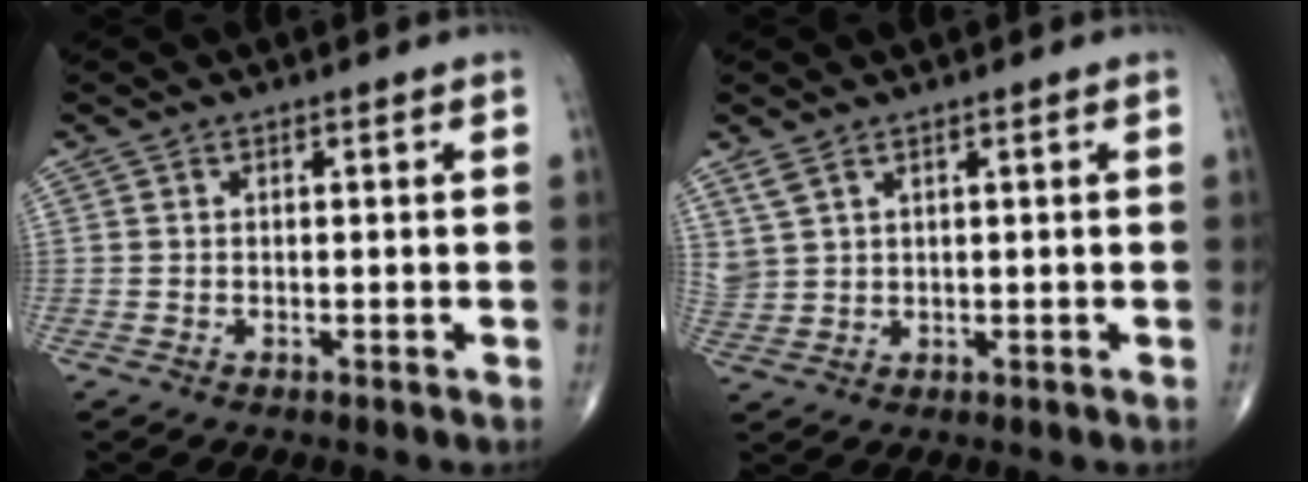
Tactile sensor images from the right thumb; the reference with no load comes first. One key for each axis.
{"total": 3.2, "fx": 2.3, "fy": 1.4, "fz": 1.7, "tx": -0.040, "ty": -0.005, "tz": 0.061}